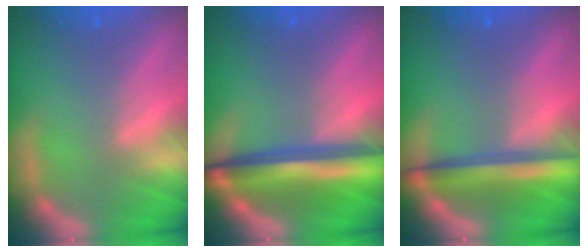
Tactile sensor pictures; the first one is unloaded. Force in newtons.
{"total": 9.1}
{"total": 6.0}